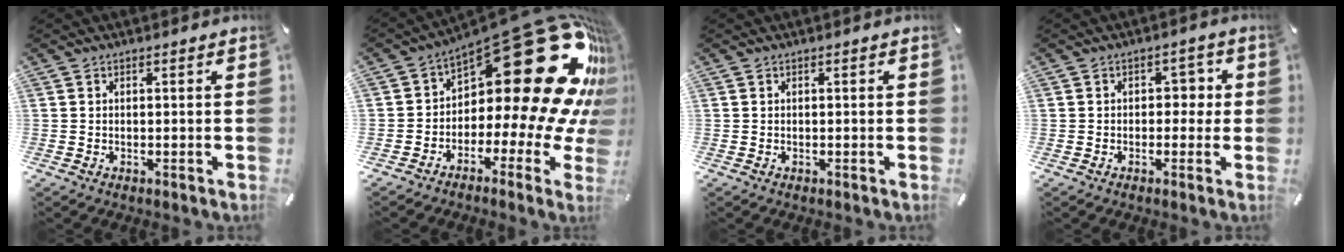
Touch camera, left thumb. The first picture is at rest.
{"total": 33.0, "force": [11.9, 14.9, 27.0], "torque": [-0.374, -0.110, 0.226]}
{"total": 0.0}
{"total": 3.8, "force": [-0.3, 2.8, 2.5], "torque": [-0.027, 0.004, -0.017]}